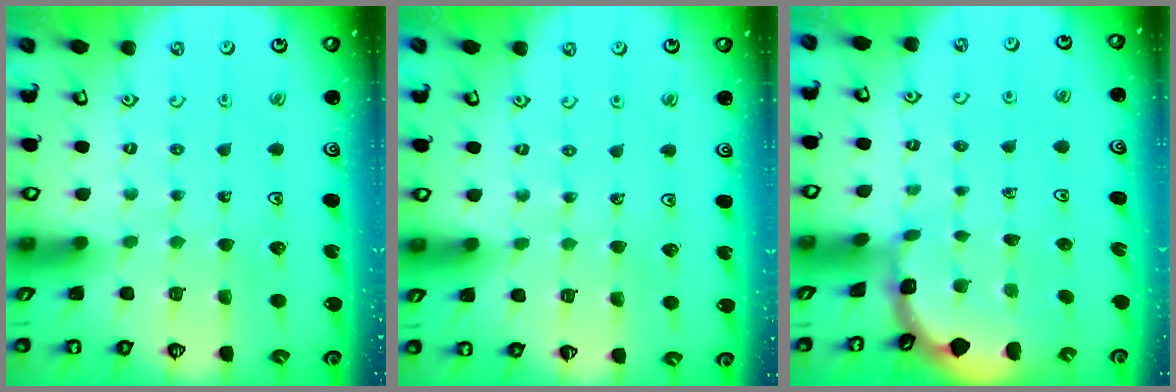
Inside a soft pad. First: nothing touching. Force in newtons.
{"total": 2.1, "press": 2.1, "slide": 0.4}
{"total": 1.5, "press": 1.5, "slide": 0.1}